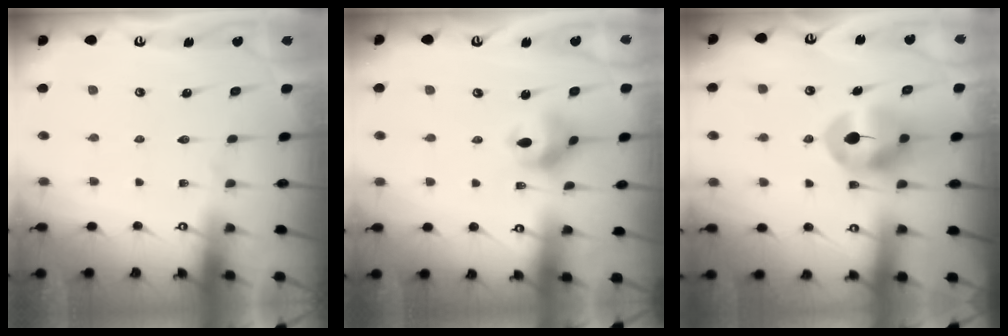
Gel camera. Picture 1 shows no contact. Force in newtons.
{"total": 7.9, "press": 7.9, "slide": 0.6}
{"total": 8.5, "press": 8.5, "slide": 1.0}